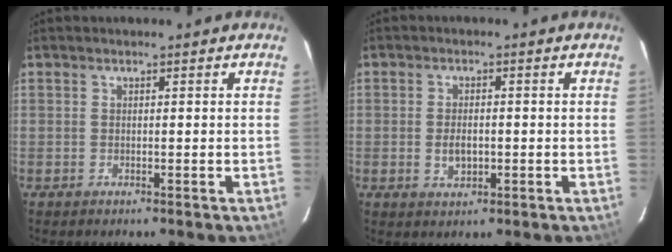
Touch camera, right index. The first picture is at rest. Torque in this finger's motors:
{"motor_torque": [0.11, -0.01, 0.20, 0.00]}